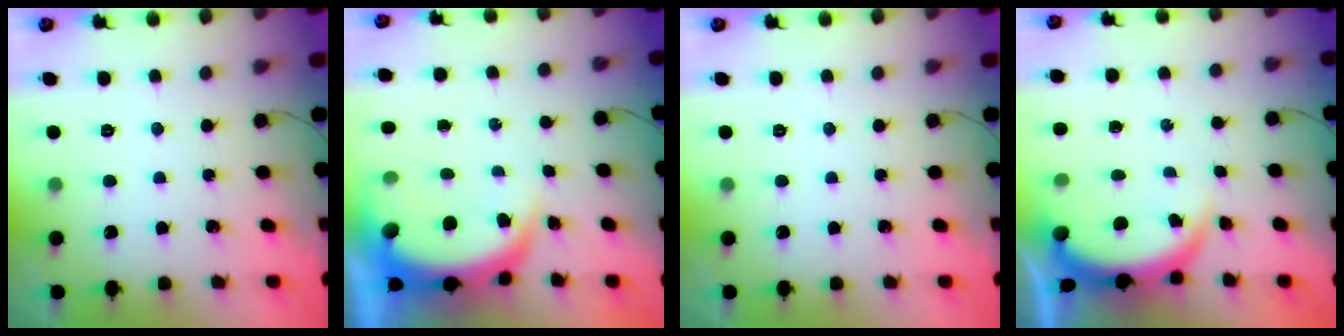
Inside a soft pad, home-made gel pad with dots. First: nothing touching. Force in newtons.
{"total": 7.8, "press": 7.7, "slide": 1.1}
{"total": 0.0}
{"total": 3.8, "press": 3.8, "slide": 0.1}